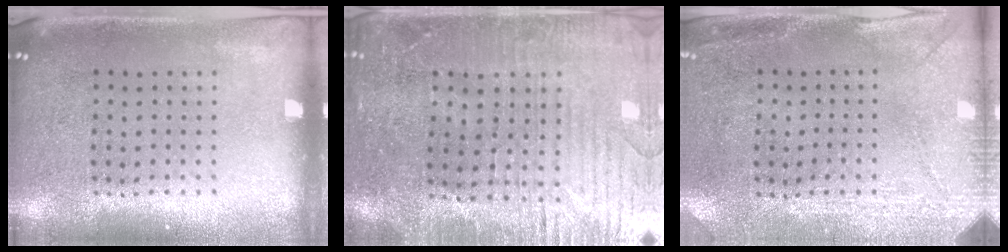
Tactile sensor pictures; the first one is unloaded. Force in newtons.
{"total": 2.2, "press": 2.2, "slide": 0.5}
{"total": 2.9, "press": 2.5, "slide": 1.5}